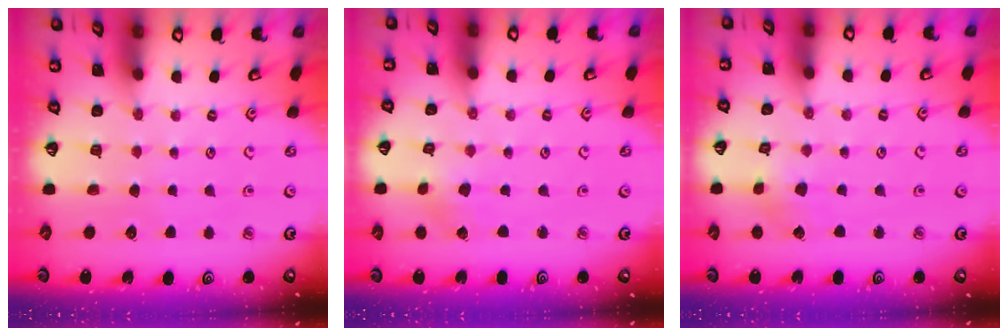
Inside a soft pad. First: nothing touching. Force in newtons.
{"total": 0.8, "press": 0.7, "slide": 0.2}
{"total": 3.2, "press": 3.2, "slide": 0.2}